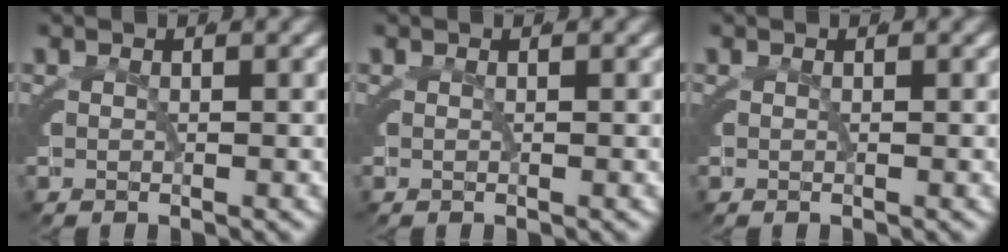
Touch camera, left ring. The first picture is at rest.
{"total": 0.0}
{"total": 0.0}